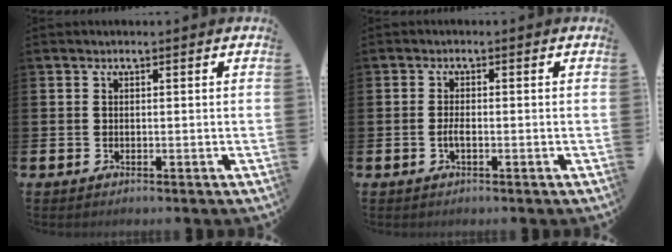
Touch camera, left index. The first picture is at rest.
{"total": 1.5, "force": [-0.4, 0.4, 1.4], "torque": [-0.022, -0.001, -0.009]}